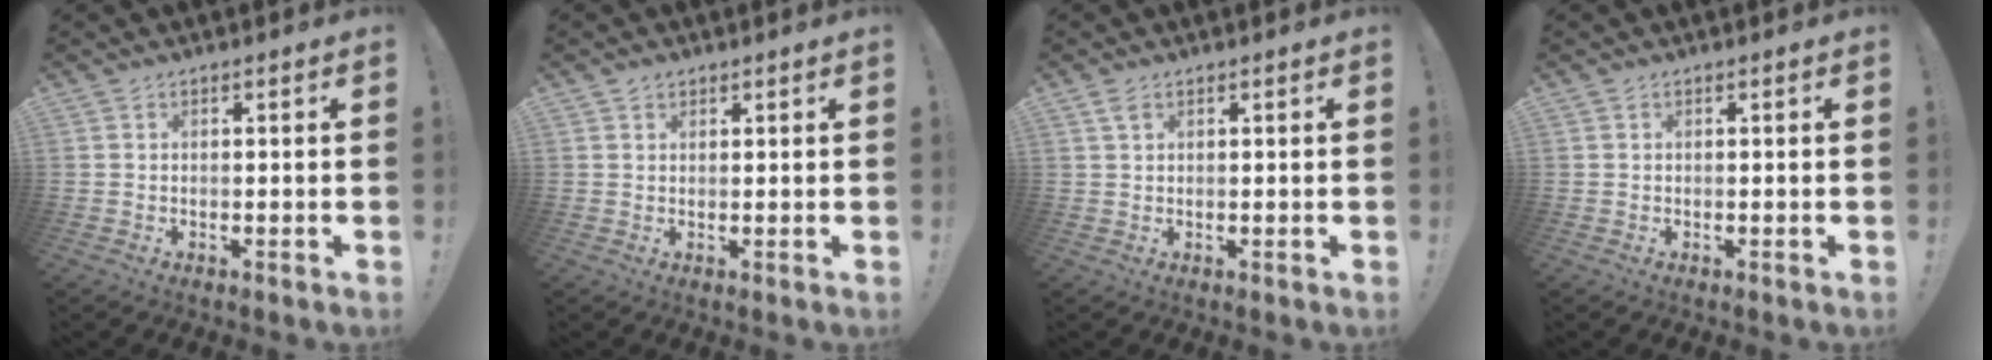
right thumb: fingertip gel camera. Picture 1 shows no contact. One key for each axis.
{"total": 1.5, "fx": 1.2, "fy": 0.8, "fz": 0.4, "tx": -0.002, "ty": -0.004, "tz": 0.022}
{"total": 1.9, "fx": 1.2, "fy": 0.8, "fz": 1.2, "tx": -0.024, "ty": -0.001, "tz": 0.022}
{"total": 0.0}